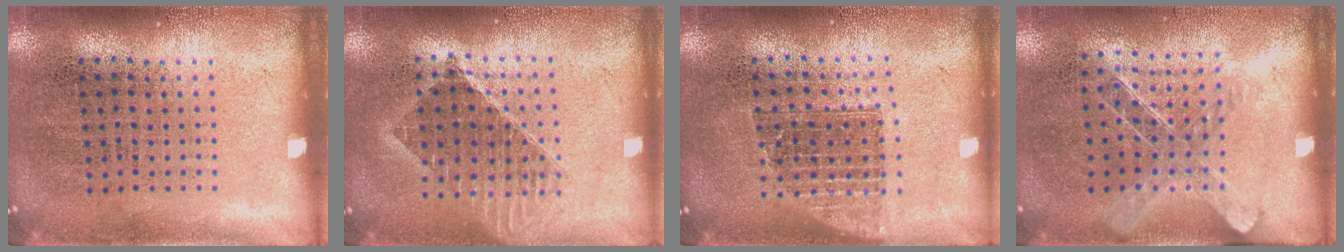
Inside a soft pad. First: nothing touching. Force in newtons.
{"total": 1.5, "press": 1.3, "slide": 0.8}
{"total": 1.4, "press": 1.1, "slide": 0.8}
{"total": 1.3, "press": 1.1, "slide": 0.7}